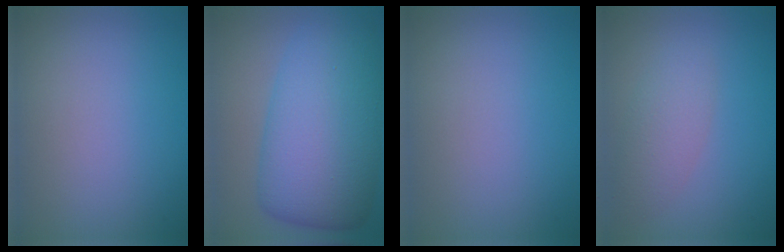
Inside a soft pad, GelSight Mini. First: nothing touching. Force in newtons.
{"total": 11.6, "press": 11.6, "slide": 0.3}
{"total": 0.0}
{"total": 2.6, "press": 2.6, "slide": 0.1}